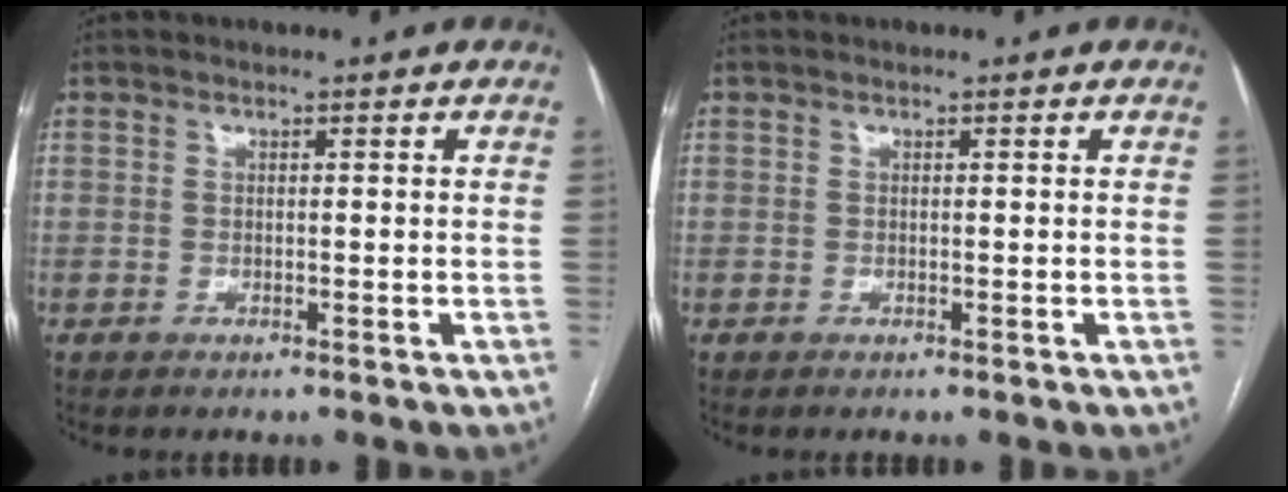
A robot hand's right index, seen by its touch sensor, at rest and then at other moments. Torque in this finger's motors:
{"motor_torque": [0.00, 0.00, 0.01, 0.00]}